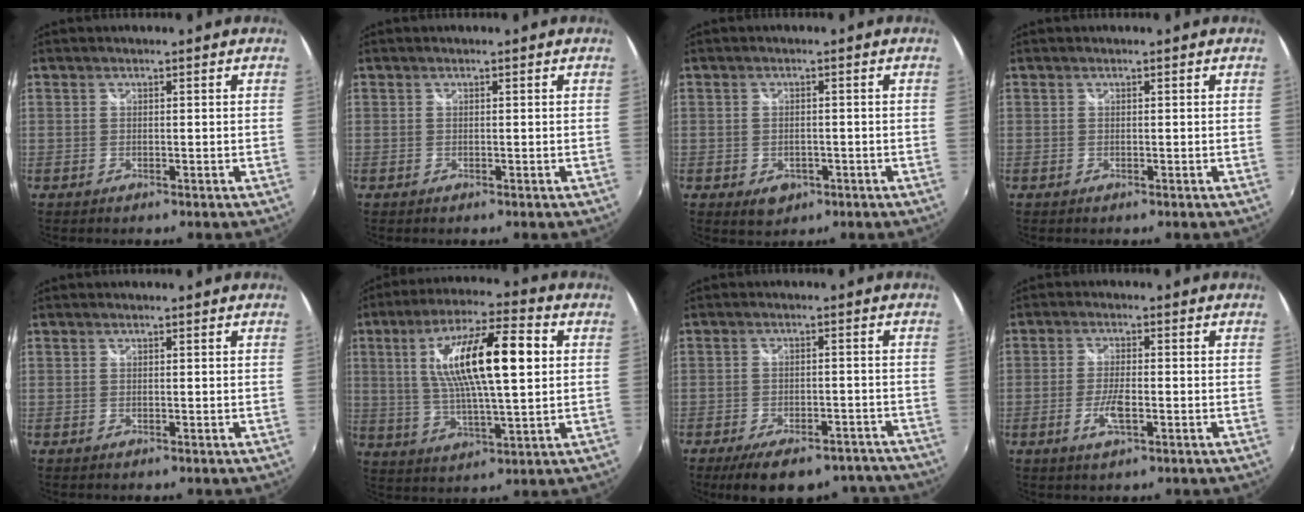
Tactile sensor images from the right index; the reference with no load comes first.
{"total": 0.0}
{"total": 4.0, "force": [-1.5, 2.9, 2.2], "torque": [-0.044, -0.007, -0.017]}
{"total": 0.0}
{"total": 0.0}
{"total": 16.9, "force": [3.5, 3.9, 16.0], "torque": [-0.290, 0.016, 0.063]}
{"total": 15.9, "force": [-13.0, 6.1, 6.7], "torque": [-0.129, 0.005, -0.163]}
{"total": 4.8, "force": [-1.8, 1.2, 4.3], "torque": [-0.092, -0.005, -0.034]}